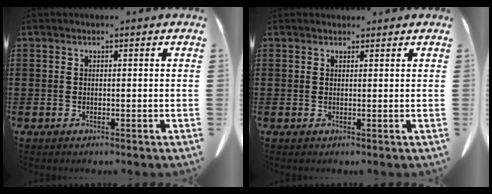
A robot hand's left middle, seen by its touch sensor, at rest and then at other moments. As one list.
[{"total": 0.9, "force": [0.9, 0.3, 0.0], "torque": [0.005, -0.005, 0.017]}]